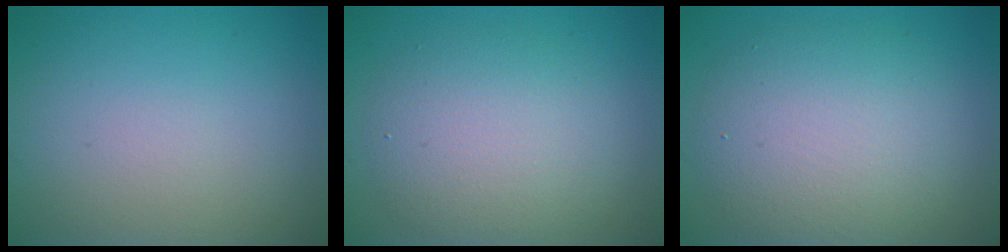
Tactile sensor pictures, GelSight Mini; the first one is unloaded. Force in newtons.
{"total": 5.1, "press": 5.1, "slide": 0.6}
{"total": 6.9, "press": 6.9, "slide": 0.3}